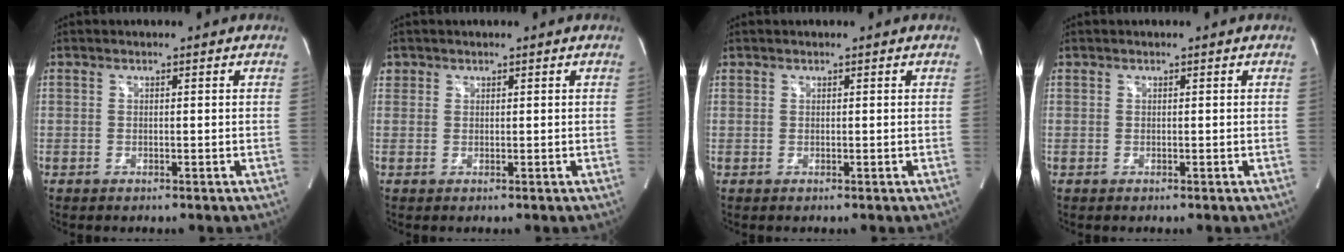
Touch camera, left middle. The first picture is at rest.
{"total": 0.7, "force": [0.4, 0.6, 0.0], "torque": [0.007, 0.004, 0.005]}
{"total": 0.0}
{"total": 0.0}